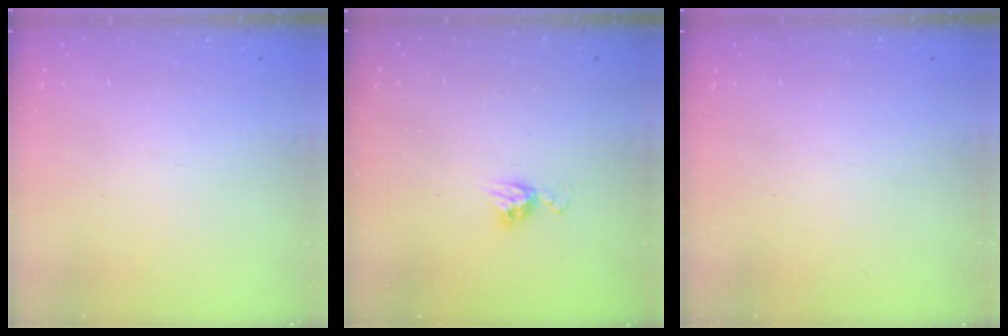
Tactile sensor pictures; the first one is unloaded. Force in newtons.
{"total": 5.9, "press": 5.9, "slide": 0.5}
{"total": 0.0}